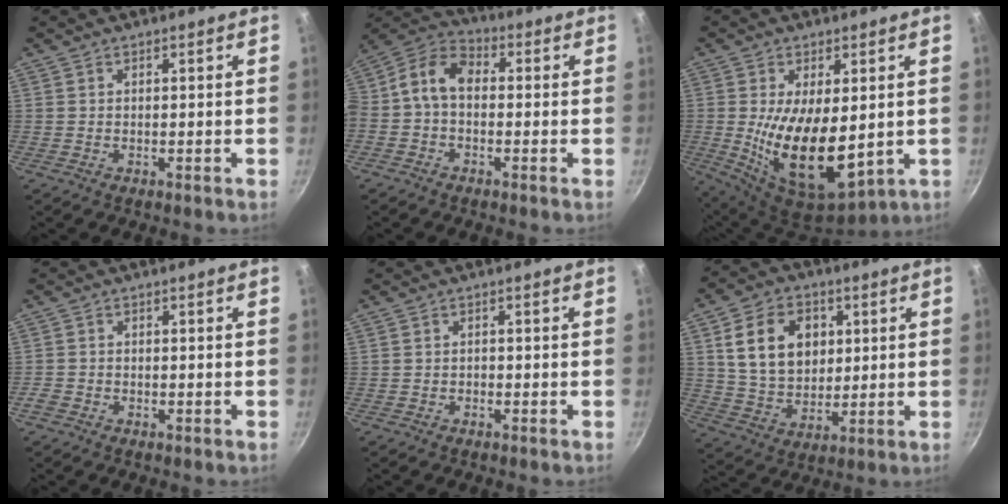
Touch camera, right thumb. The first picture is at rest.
{"total": 10.0, "force": [-0.3, 6.9, 7.2], "torque": [-0.139, 0.044, -0.028]}
{"total": 16.6, "force": [-0.1, 8.4, 14.3], "torque": [-0.240, -0.029, 0.017]}
{"total": 1.7, "force": [-1.1, 1.2, 0.7], "torque": [-0.021, 0.004, -0.025]}
{"total": 0.6, "force": [-0.4, 0.4, 0.2], "torque": [-0.005, 0.005, -0.007]}
{"total": 14.6, "force": [3.8, 10.8, 8.9], "torque": [-0.129, -0.005, 0.071]}